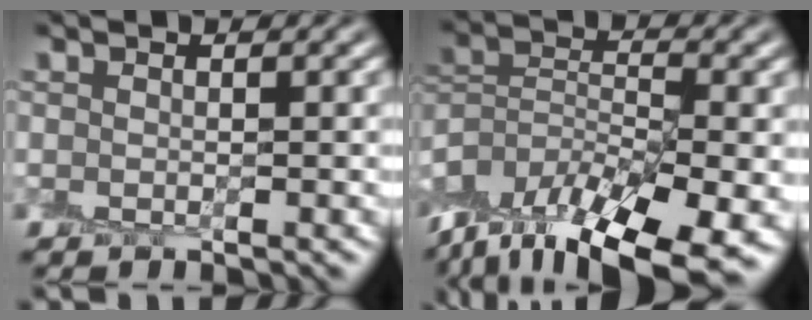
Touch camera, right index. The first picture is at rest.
{"total": 14.7, "force": [-10.5, 5.7, 8.6], "torque": [-0.163, -0.004, -0.160]}